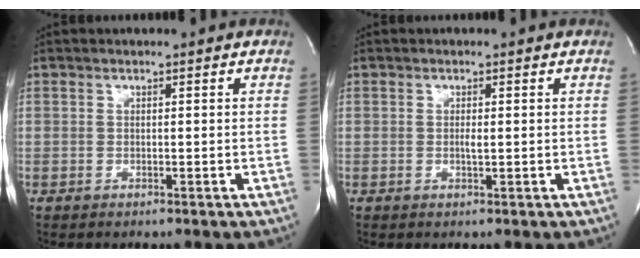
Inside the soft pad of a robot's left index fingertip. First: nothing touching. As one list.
[{"total": 1.0, "force": [-0.1, 0.2, 0.9], "torque": [-0.021, -0.002, -0.001]}]